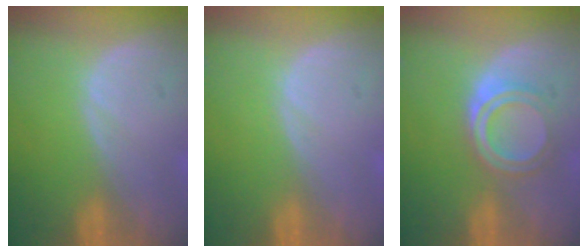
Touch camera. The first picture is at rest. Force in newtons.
{"total": 0.0}
{"total": 5.3, "press": 4.5, "slide": 2.8}